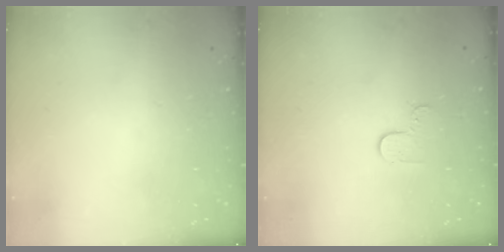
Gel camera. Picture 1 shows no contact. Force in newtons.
{"total": 3.7, "press": 3.6, "slide": 0.3}